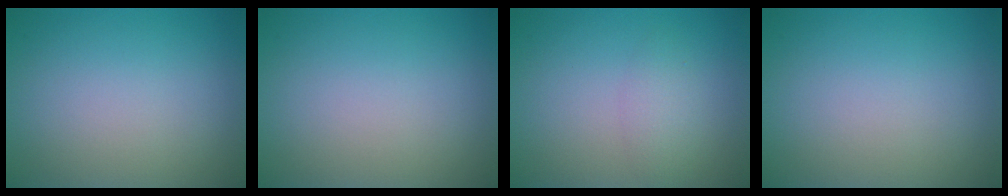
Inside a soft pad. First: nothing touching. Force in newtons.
{"total": 0.0}
{"total": 1.8, "press": 1.8, "slide": 0.0}
{"total": 0.0}